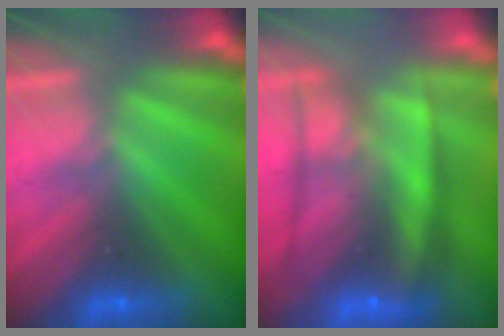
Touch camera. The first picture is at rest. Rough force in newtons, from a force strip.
{"total": 5.8}